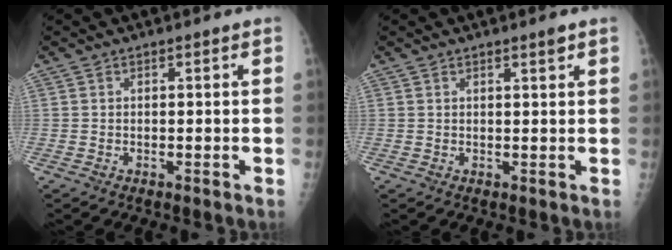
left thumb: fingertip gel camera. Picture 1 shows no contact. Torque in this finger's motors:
{"motor_torque": [0.05, 0.16, -0.13, -0.09, 0.01]}